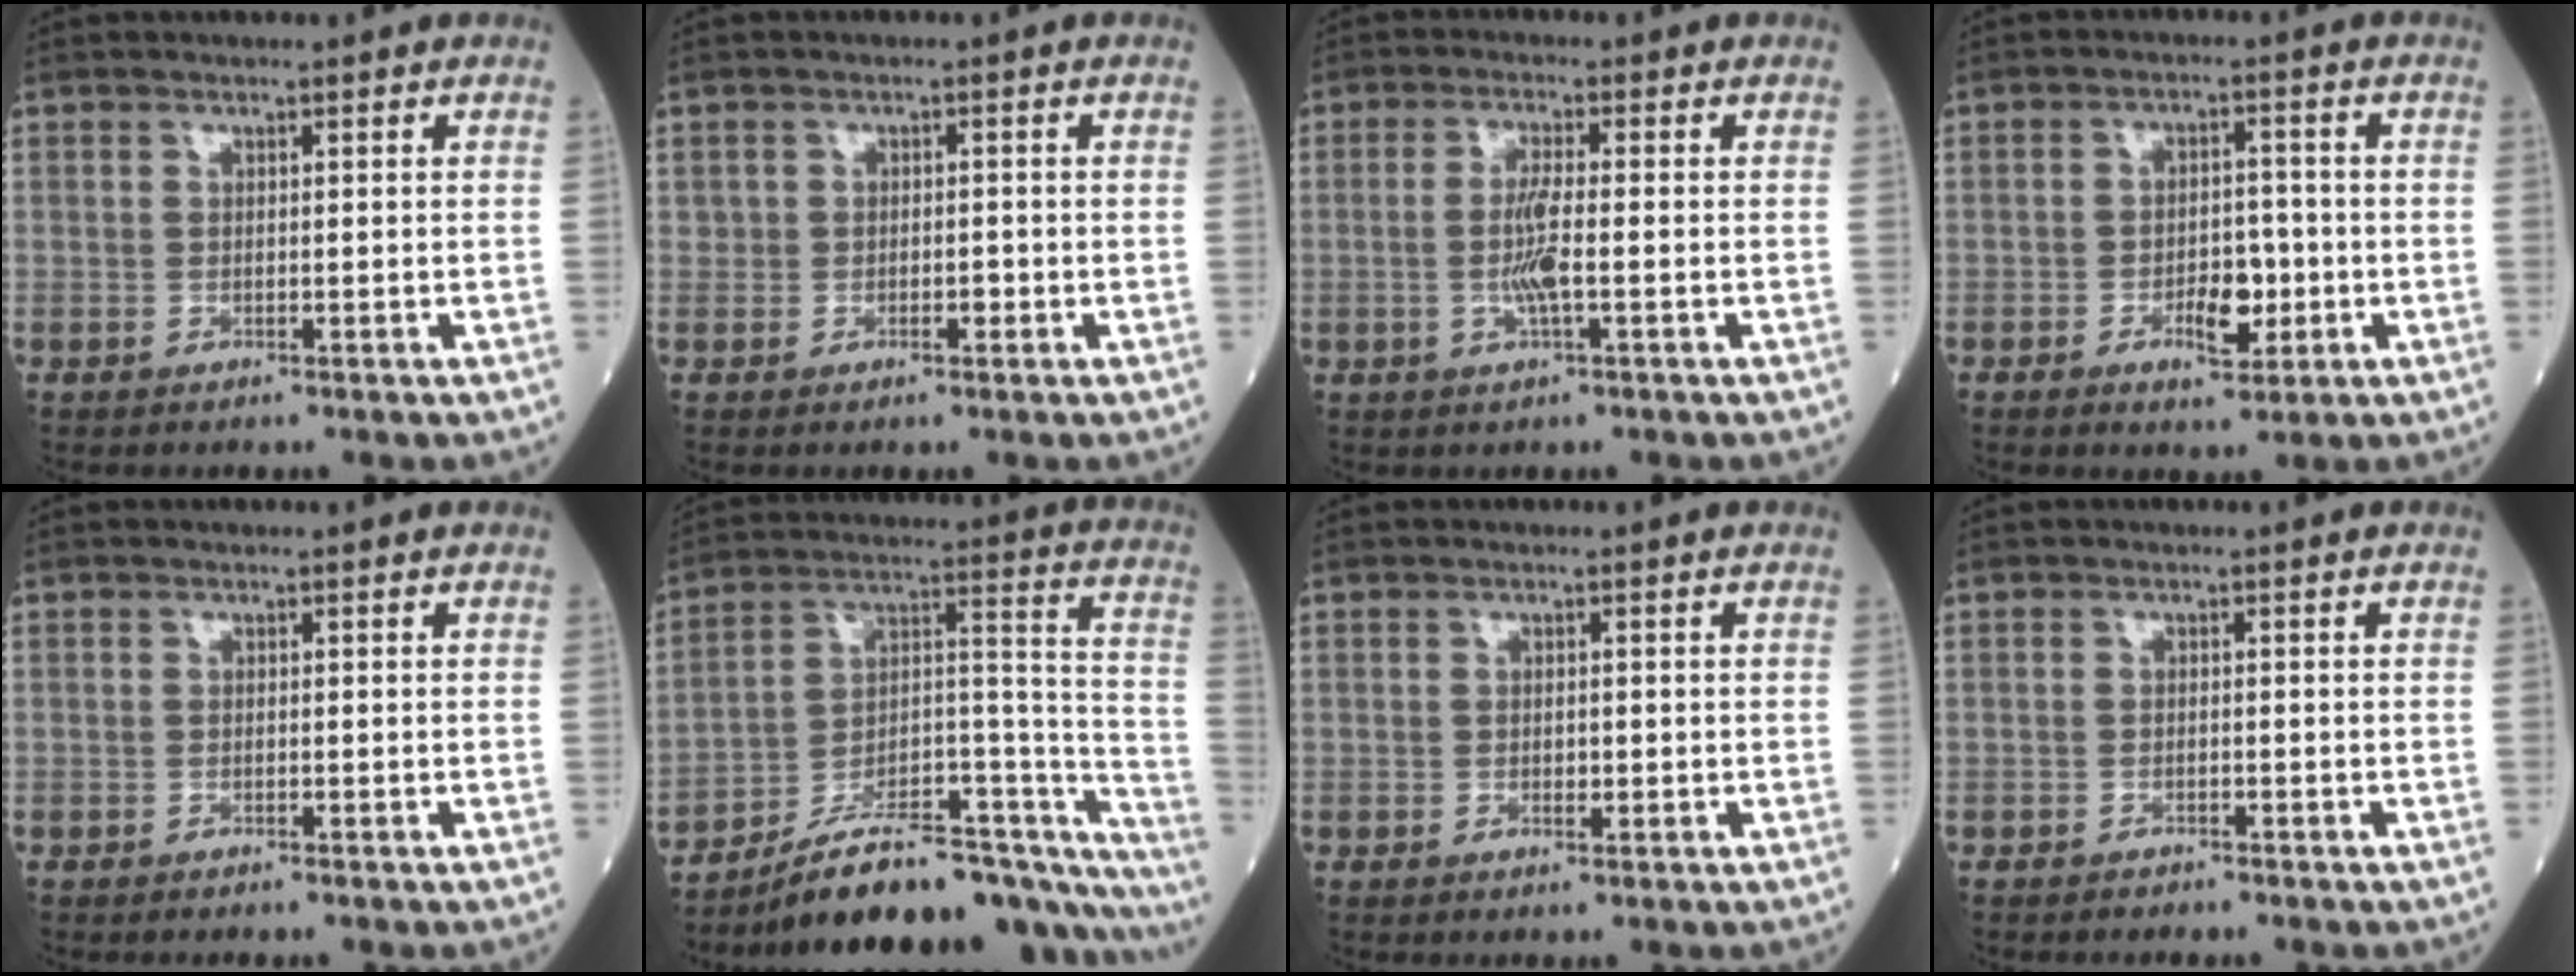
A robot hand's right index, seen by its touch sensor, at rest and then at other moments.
{"total": 1.7, "force": [-0.2, 1.3, 1.1], "torque": [-0.016, 0.006, -0.002]}
{"total": 4.7, "force": [-0.7, 0.2, 4.6], "torque": [-0.098, -0.006, -0.016]}
{"total": 5.4, "force": [-1.7, 2.4, 4.5], "torque": [-0.072, 0.001, -0.023]}
{"total": 0.7, "force": [-0.7, 0.1, 0.2], "torque": [-0.008, -0.001, -0.012]}
{"total": 26.9, "force": [-22.5, 6.4, 13.3], "torque": [-0.122, 0.046, -0.332]}
{"total": 1.1, "force": [-0.3, 0.7, 0.9], "torque": [-0.014, 0.001, -0.003]}
{"total": 1.2, "force": [-1.1, 0.3, 0.2], "torque": [-0.004, 0.000, -0.018]}